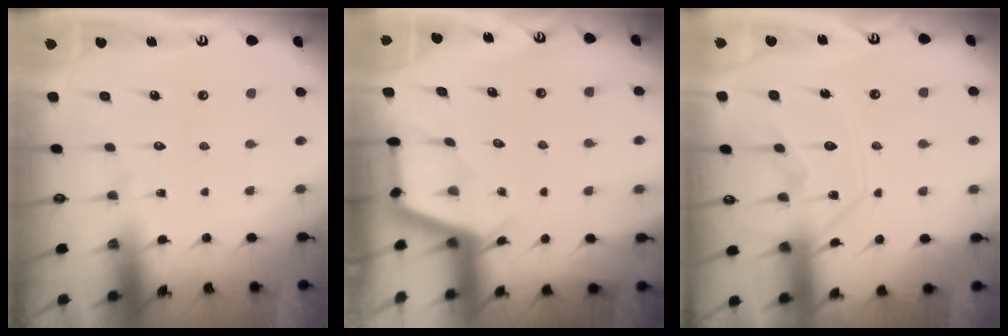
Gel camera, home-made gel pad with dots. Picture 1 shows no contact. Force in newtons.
{"total": 2.8, "press": 2.8, "slide": 0.3}
{"total": 11.8, "press": 11.7, "slide": 1.0}